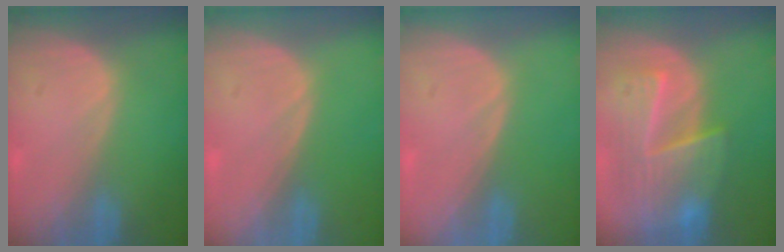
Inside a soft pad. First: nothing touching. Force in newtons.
{"total": 0.0}
{"total": 0.0}
{"total": 9.3, "press": 8.3, "slide": 4.2}